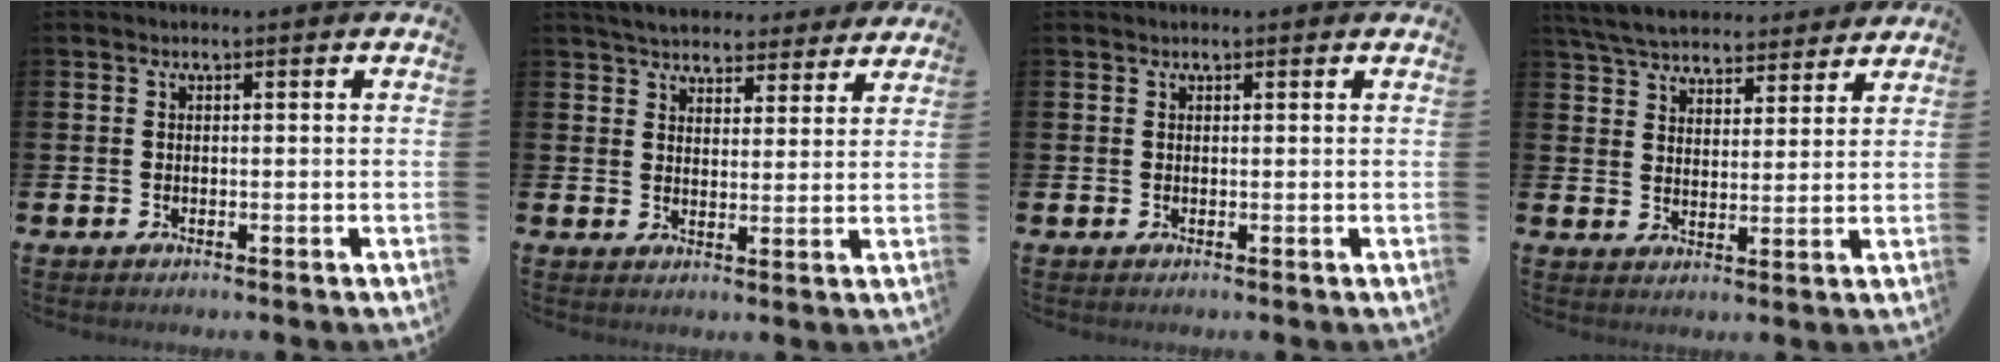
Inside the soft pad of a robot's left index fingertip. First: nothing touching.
{"total": 5.4, "force": [5.2, 1.4, 0.6], "torque": [-0.025, -0.031, 0.092]}
{"total": 0.6, "force": [0.5, 0.2, 0.1], "torque": [0.012, -0.004, 0.006]}
{"total": 6.1, "force": [5.8, 1.4, 1.0], "torque": [-0.042, -0.031, 0.104]}